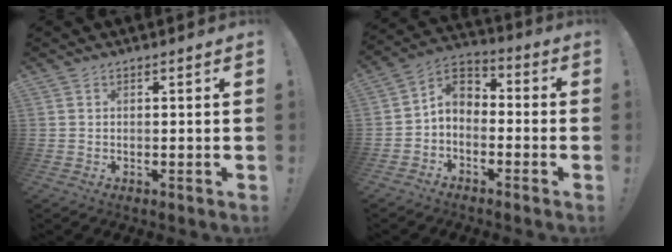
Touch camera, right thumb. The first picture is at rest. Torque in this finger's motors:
{"motor_torque": [0.88, 1.09, 0.73, -0.68, 0.03]}